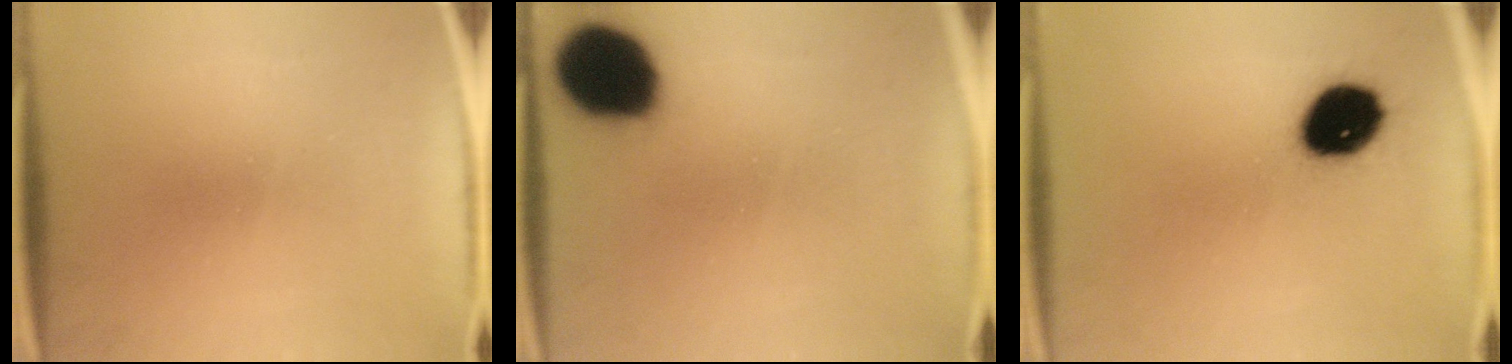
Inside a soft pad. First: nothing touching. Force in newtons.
{"total": 18.0}
{"total": 13.7}